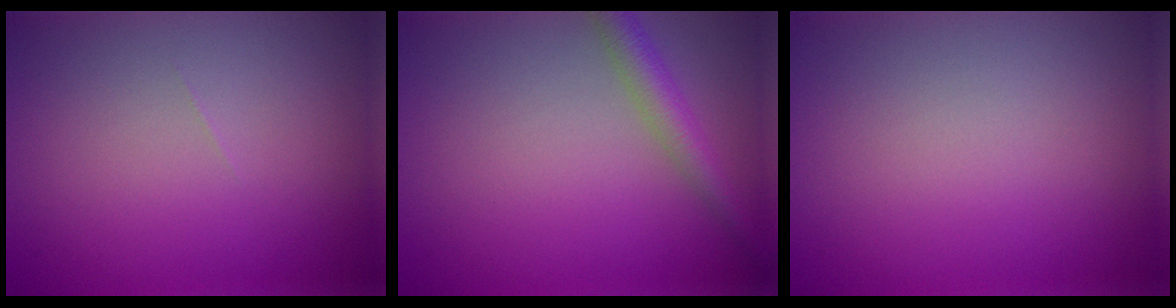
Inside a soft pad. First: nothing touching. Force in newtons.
{"total": 2.9, "press": 2.9, "slide": 0.0}
{"total": 0.0}